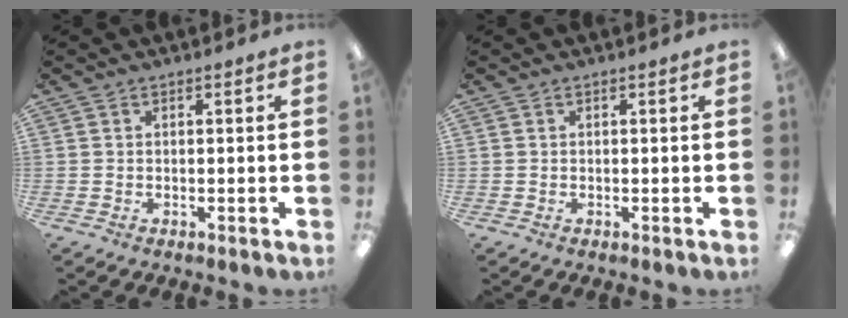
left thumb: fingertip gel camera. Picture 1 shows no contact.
{"total": 0.0}